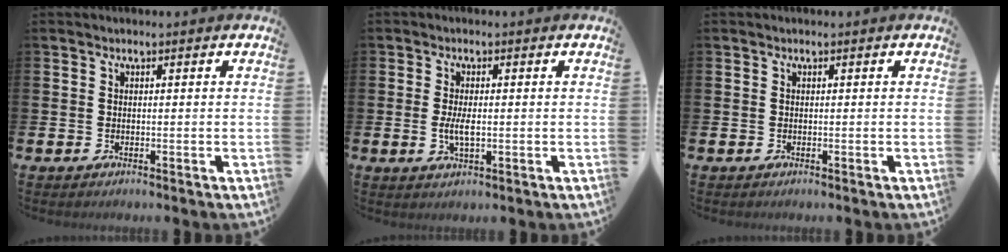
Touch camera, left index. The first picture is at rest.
{"total": 3.1, "force": [-0.2, 1.3, 2.8], "torque": [-0.056, -0.001, -0.008]}
{"total": 0.0}